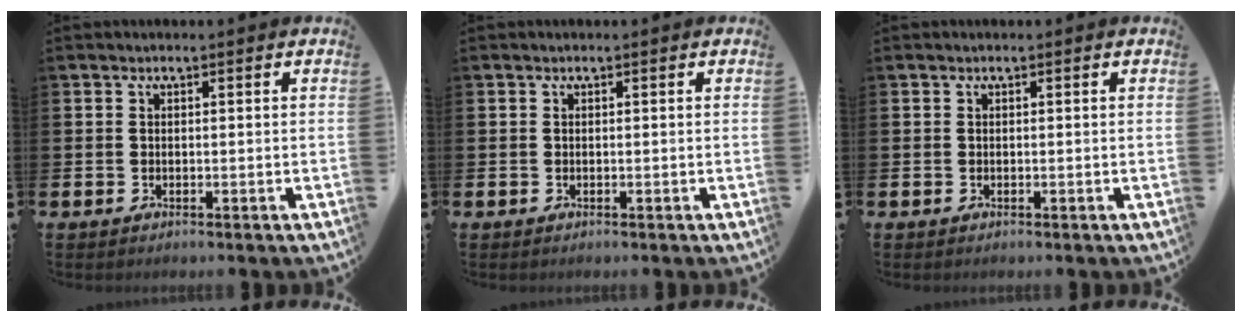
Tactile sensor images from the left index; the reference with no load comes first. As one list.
[{"total": 0.0}, {"total": 0.0}]